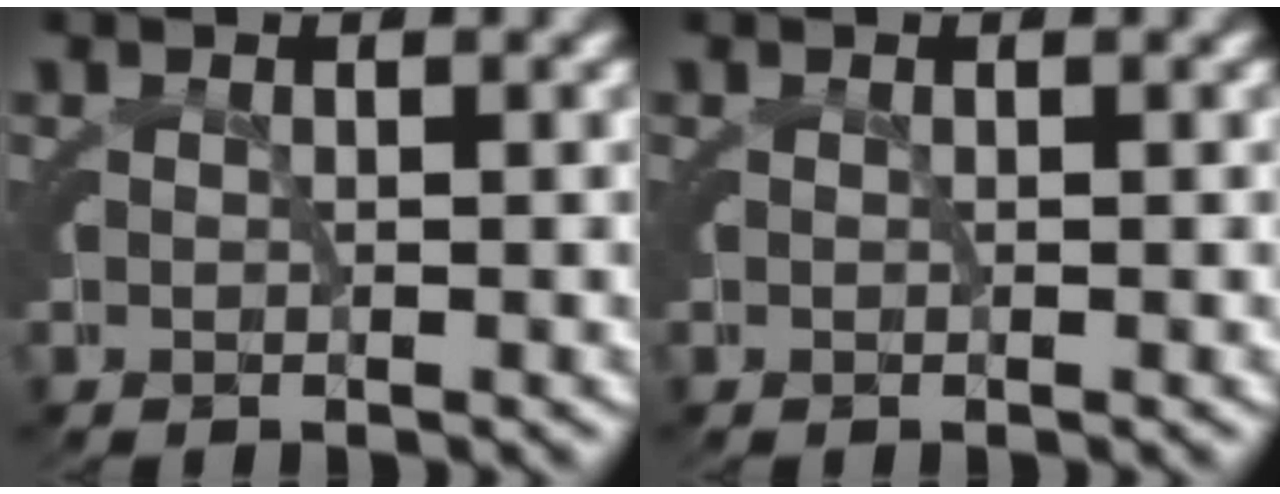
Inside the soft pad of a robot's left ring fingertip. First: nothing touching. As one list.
[{"total": 0.0}]